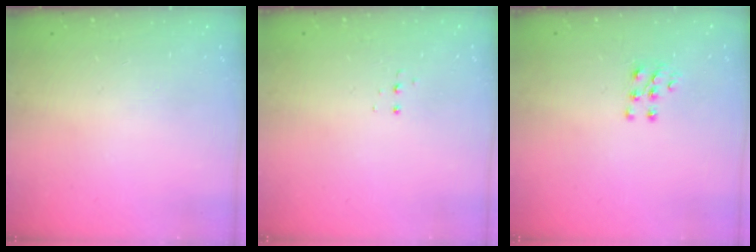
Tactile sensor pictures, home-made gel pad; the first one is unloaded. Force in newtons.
{"total": 3.3, "press": 3.2, "slide": 0.6}
{"total": 5.5, "press": 5.4, "slide": 1.1}